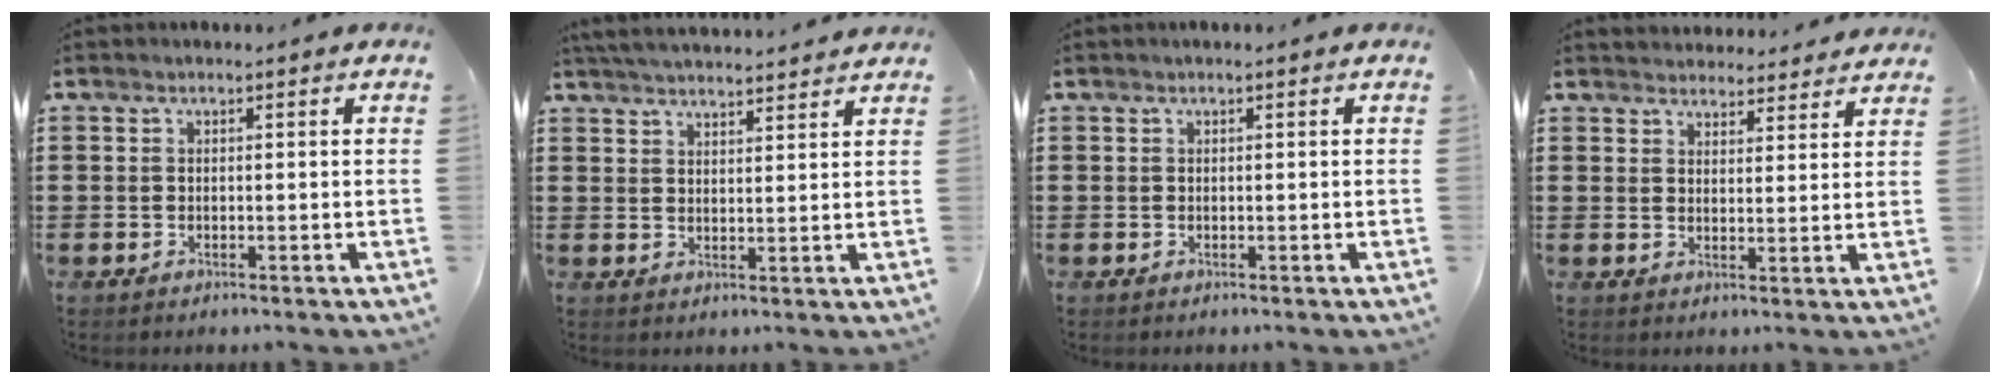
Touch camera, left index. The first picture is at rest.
{"total": 4.0, "force": [3.9, -0.2, 0.7], "torque": [-0.026, -0.013, 0.072]}
{"total": 0.0}
{"total": 3.5, "force": [3.5, 0.5, -0.1], "torque": [-0.009, -0.013, 0.066]}